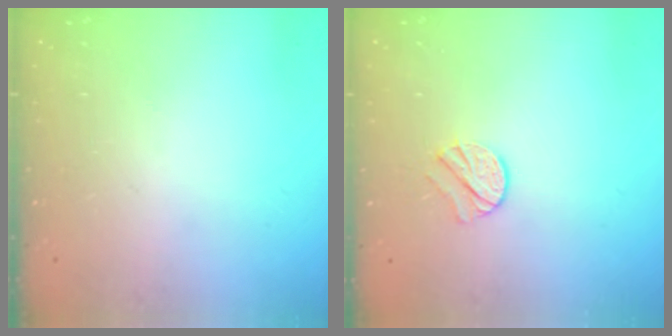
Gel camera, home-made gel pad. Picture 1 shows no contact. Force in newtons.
{"total": 7.3, "press": 7.3, "slide": 0.1}